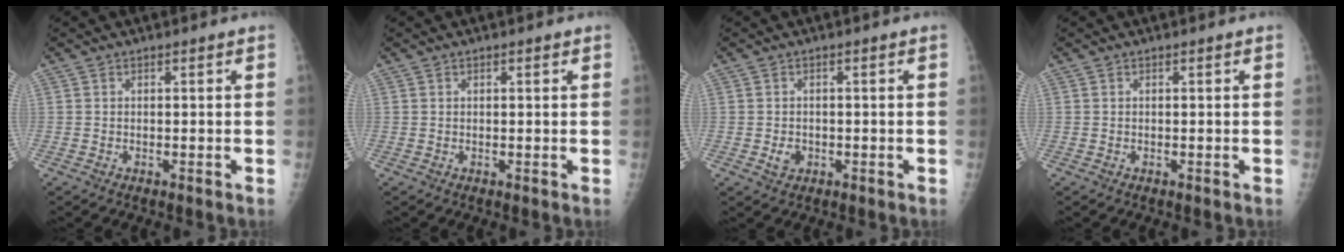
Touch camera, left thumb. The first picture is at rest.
{"total": 0.6, "force": [0.3, 0.3, 0.4], "torque": [-0.004, 0.000, 0.004]}
{"total": 2.4, "force": [-0.7, 1.9, 1.3], "torque": [-0.015, 0.003, -0.007]}
{"total": 0.0}